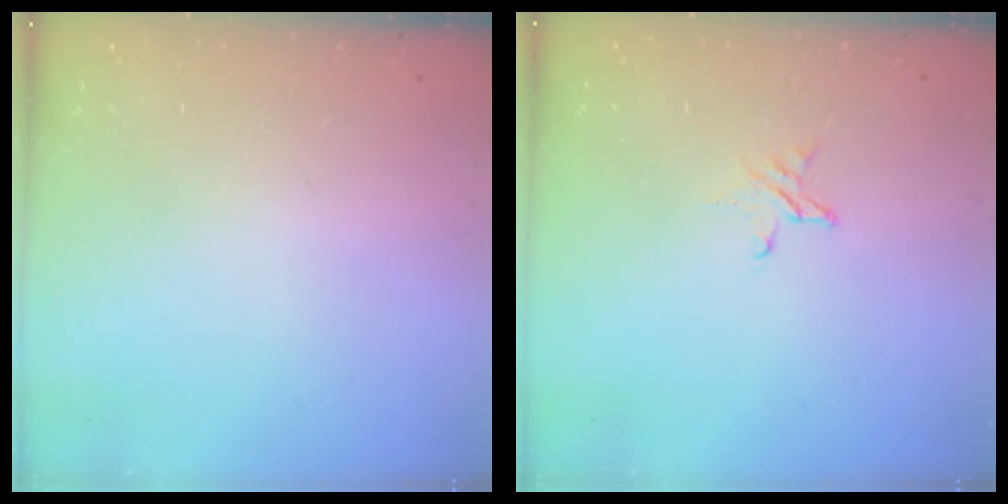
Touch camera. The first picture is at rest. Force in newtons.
{"total": 3.1, "press": 3.0, "slide": 0.3}